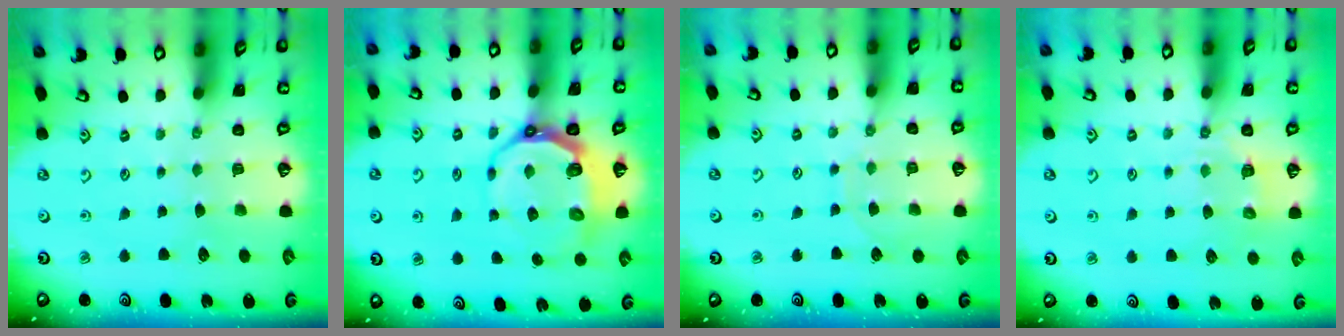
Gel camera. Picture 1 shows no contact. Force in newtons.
{"total": 10.0, "press": 9.1, "slide": 4.2}
{"total": 6.4, "press": 6.4, "slide": 0.2}
{"total": 5.2, "press": 5.0, "slide": 1.2}